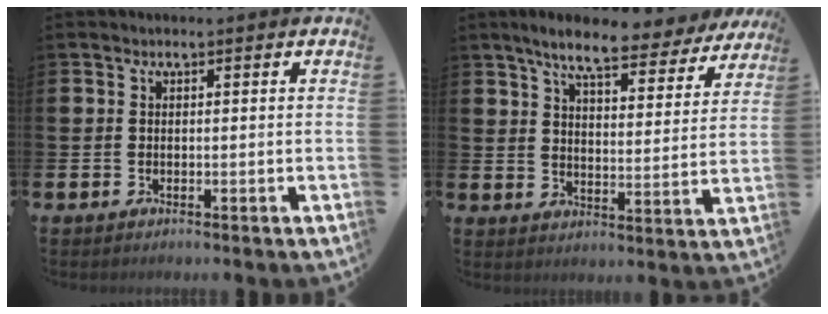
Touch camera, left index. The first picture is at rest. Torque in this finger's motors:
{"motor_torque": [1.07, -1.07, 0.64, 0.21]}